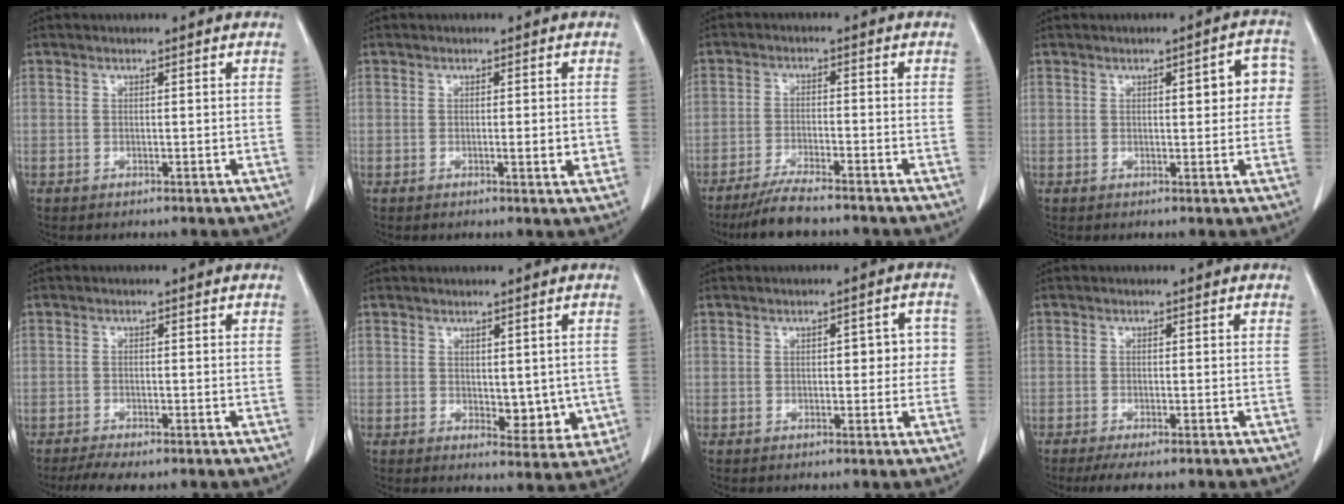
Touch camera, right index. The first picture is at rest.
{"total": 2.5, "force": [-0.3, 0.4, 2.4], "torque": [-0.033, -0.003, -0.003]}
{"total": 7.2, "force": [-6.2, 0.4, 3.6], "torque": [-0.065, -0.021, -0.107]}
{"total": 5.5, "force": [1.0, 1.8, 5.1], "torque": [-0.054, 0.018, 0.008]}
{"total": 4.2, "force": [-3.3, 0.8, 2.4], "torque": [-0.040, -0.010, -0.051]}
{"total": 6.0, "force": [-0.2, 3.2, 5.0], "torque": [-0.045, -0.011, 0.008]}
{"total": 4.2, "force": [0.2, 2.2, 3.6], "torque": [-0.034, 0.023, 0.003]}
{"total": 5.6, "force": [-4.5, 0.8, 3.2], "torque": [-0.040, -0.011, -0.067]}